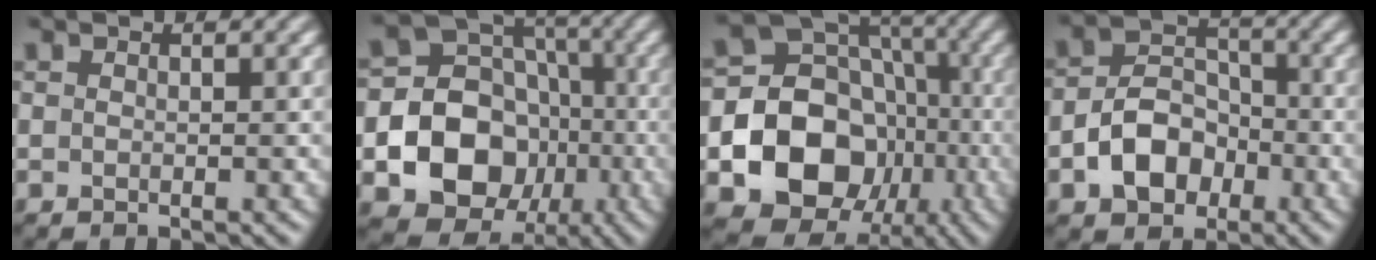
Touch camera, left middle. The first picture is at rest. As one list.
[{"total": 16.4, "force": [-4.5, 14.5, 6.2], "torque": [-0.127, -0.034, -0.091]}, {"total": 18.4, "force": [-4.9, 16.1, 7.5], "torque": [-0.142, -0.028, -0.095]}, {"total": 5.5, "force": [-2.2, 4.0, 3.1], "torque": [-0.050, 0.000, -0.042]}]